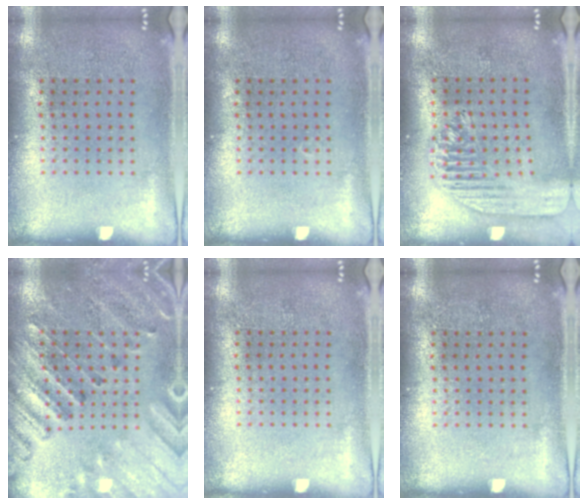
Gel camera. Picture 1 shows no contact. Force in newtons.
{"total": 0.0}
{"total": 1.8, "press": 1.6, "slide": 0.7}
{"total": 2.7, "press": 2.6, "slide": 0.8}
{"total": 0.0}
{"total": 0.0}